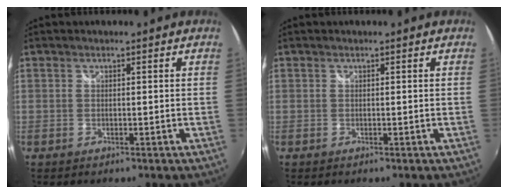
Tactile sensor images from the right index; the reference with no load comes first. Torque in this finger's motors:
{"motor_torque": [0.32, 0.32, 0.01, 0.00]}